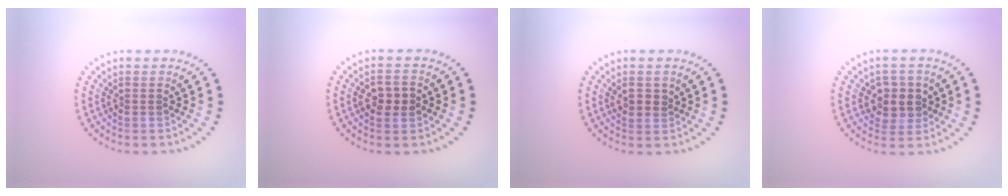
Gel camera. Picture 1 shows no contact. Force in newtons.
{"total": 2.4, "press": 2.4, "slide": 0.2}
{"total": 1.2, "press": 1.1, "slide": 0.5}
{"total": 2.8, "press": 2.7, "slide": 0.8}